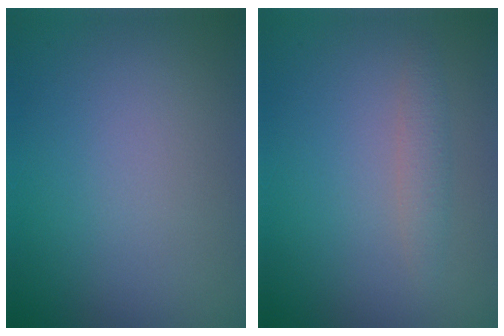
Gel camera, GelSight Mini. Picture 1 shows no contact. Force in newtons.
{"total": 1.4, "press": 1.4, "slide": 0.1}